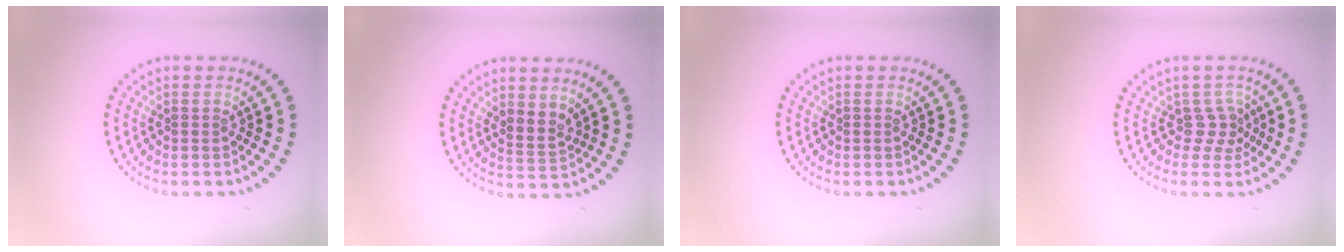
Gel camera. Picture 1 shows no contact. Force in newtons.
{"total": 2.0, "press": 1.3, "slide": 1.5}
{"total": 0.0}
{"total": 2.0, "press": 1.3, "slide": 1.5}